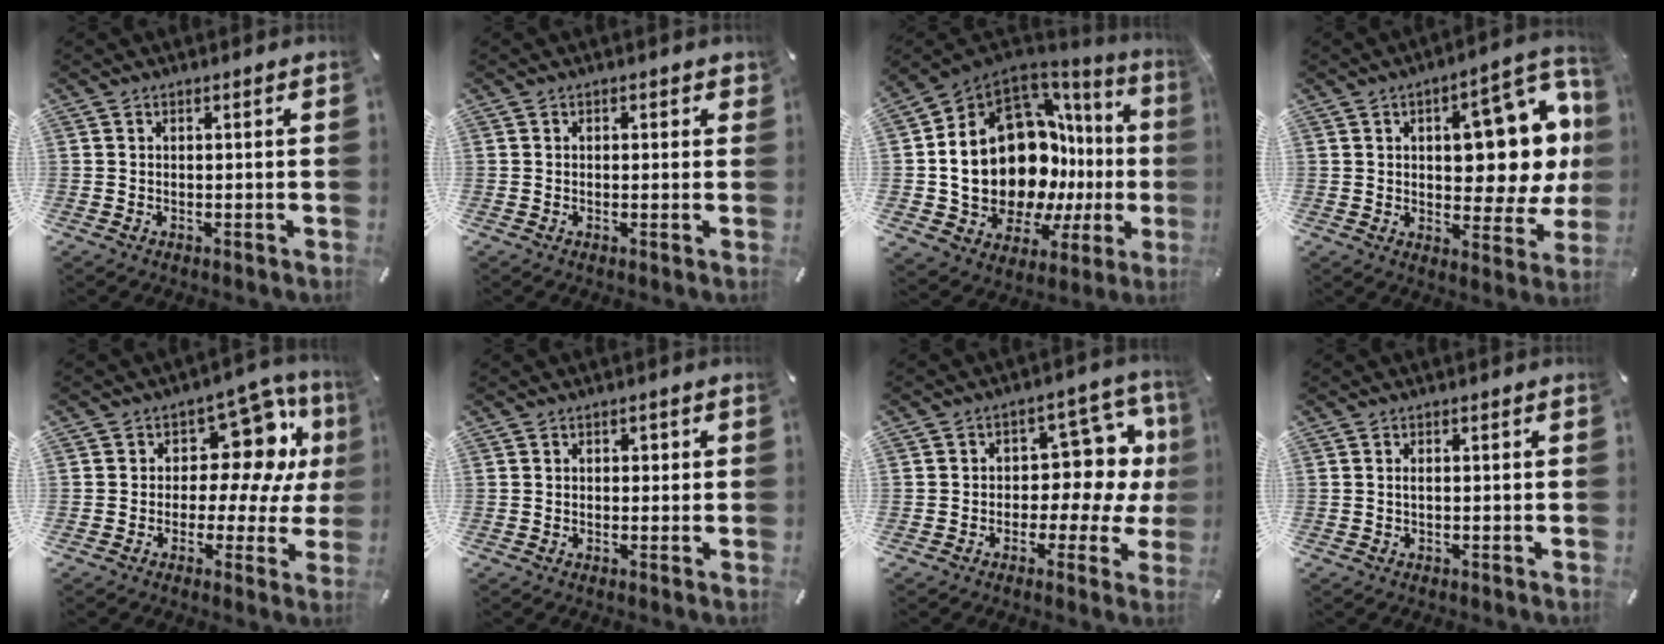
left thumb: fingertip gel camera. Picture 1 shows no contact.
{"total": 0.9, "force": [0.0, 0.7, 0.5], "torque": [0.006, -0.002, -0.005]}
{"total": 25.0, "force": [1.4, 16.9, 18.3], "torque": [-0.320, -0.066, 0.071]}
{"total": 19.1, "force": [4.2, 9.4, 16.0], "torque": [-0.197, -0.029, 0.066]}
{"total": 13.1, "force": [4.9, 8.3, 8.9], "torque": [-0.122, -0.037, 0.086]}
{"total": 1.1, "force": [0.0, 1.0, 0.6], "torque": [-0.004, 0.004, -0.005]}
{"total": 11.5, "force": [1.8, 8.0, 8.0], "torque": [-0.098, -0.021, 0.033]}
{"total": 0.8, "force": [-0.2, 0.3, 0.7], "torque": [-0.015, -0.001, -0.003]}